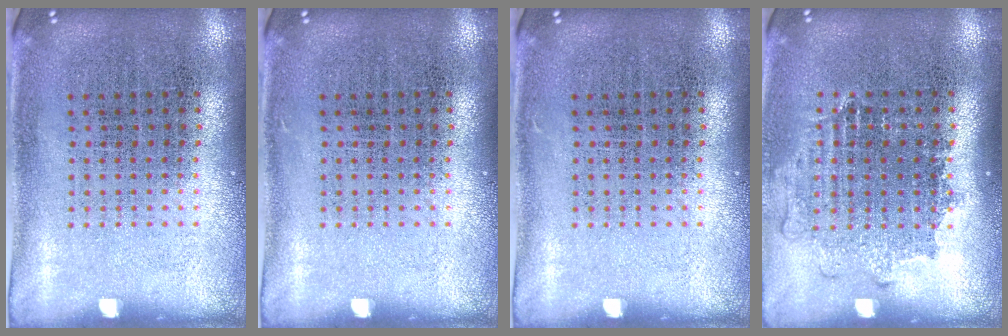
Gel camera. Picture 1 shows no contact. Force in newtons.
{"total": 0.0}
{"total": 0.0}
{"total": 1.1, "press": 1.0, "slide": 0.5}